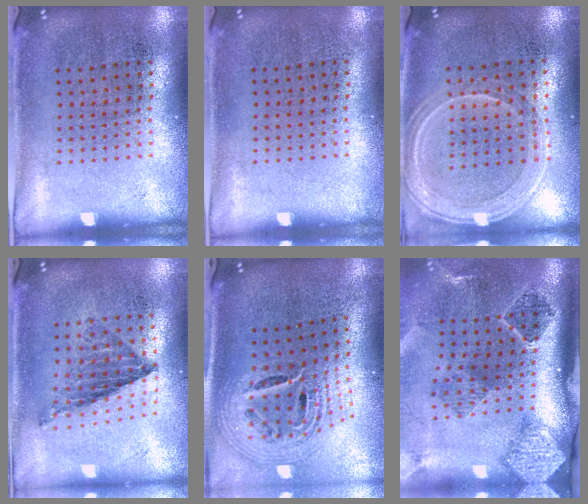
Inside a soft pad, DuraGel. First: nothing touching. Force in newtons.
{"total": 0.0}
{"total": 1.2, "press": 1.2, "slide": 0.2}
{"total": 0.8, "press": 0.8, "slide": 0.1}
{"total": 2.6, "press": 1.8, "slide": 1.9}
{"total": 2.9, "press": 1.9, "slide": 2.1}